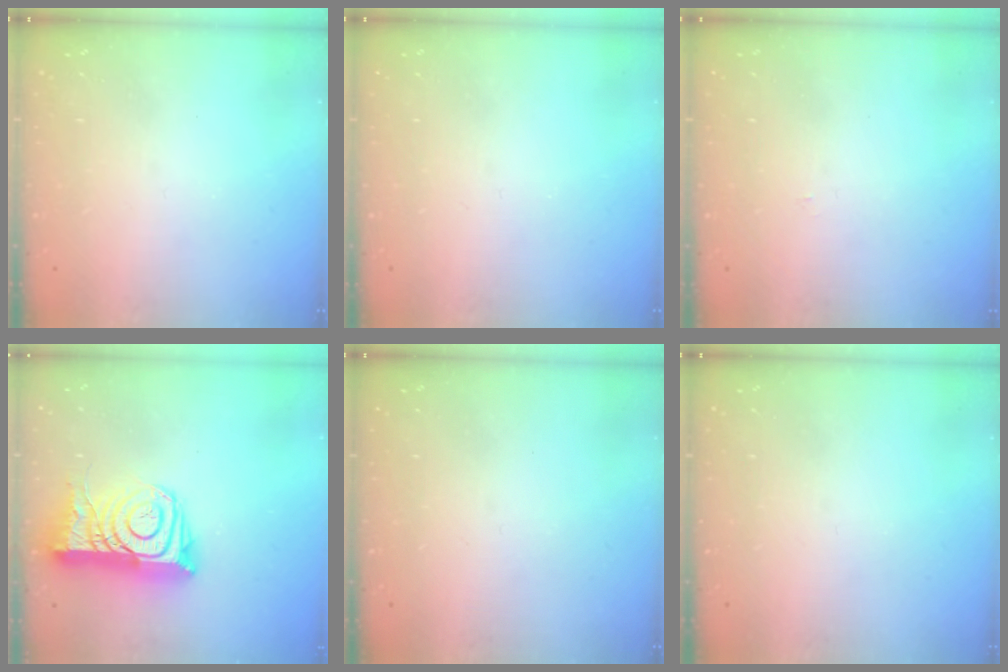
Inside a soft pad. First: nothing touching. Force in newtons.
{"total": 0.0}
{"total": 2.2, "press": 2.2, "slide": 0.3}
{"total": 16.4, "press": 16.3, "slide": 1.5}
{"total": 0.0}
{"total": 0.0}